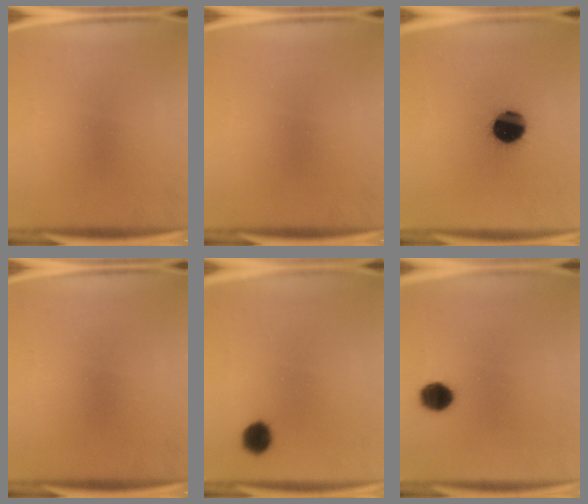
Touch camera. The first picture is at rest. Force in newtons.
{"total": 0.0}
{"total": 13.0}
{"total": 0.0}
{"total": 4.7}
{"total": 5.8}